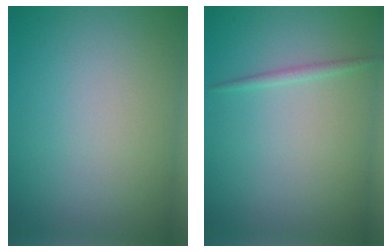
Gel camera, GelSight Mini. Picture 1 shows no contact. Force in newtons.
{"total": 0.8, "press": 0.8, "slide": 0.0}